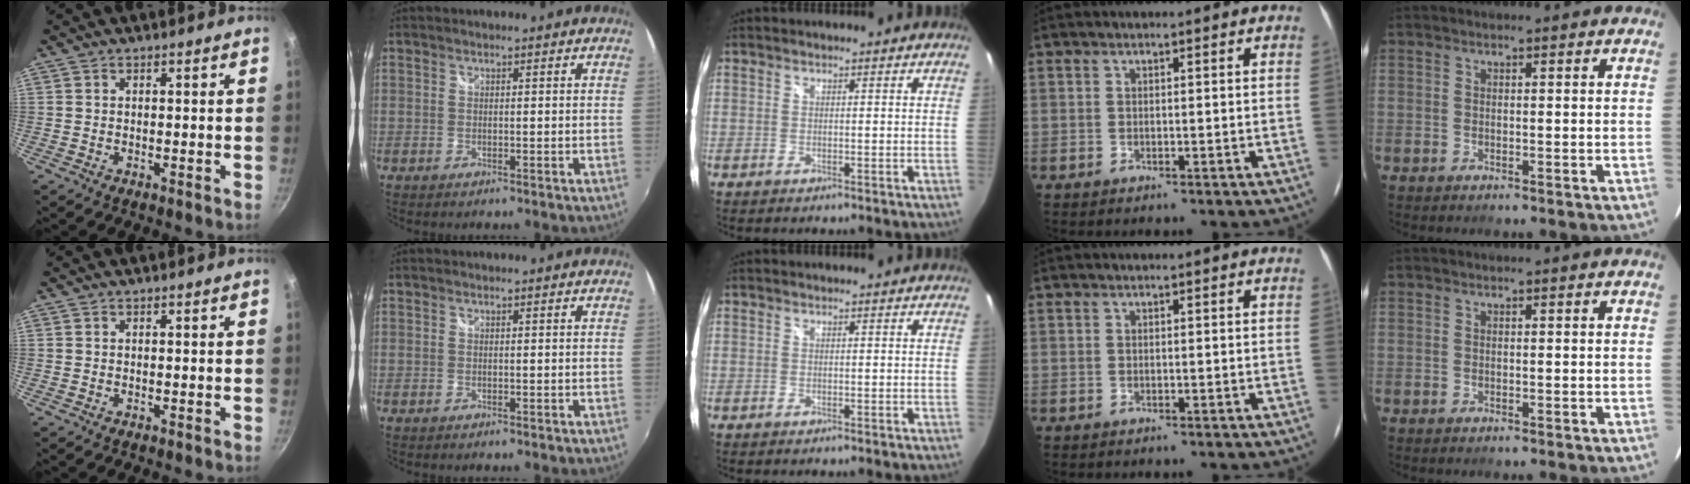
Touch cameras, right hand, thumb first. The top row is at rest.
{}